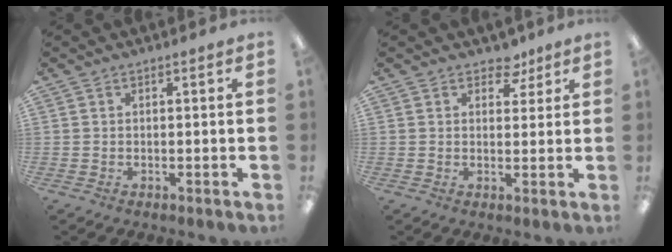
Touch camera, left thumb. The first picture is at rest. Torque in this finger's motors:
{"motor_torque": [0.17, 0.08, 0.00, -0.24, 0.00]}